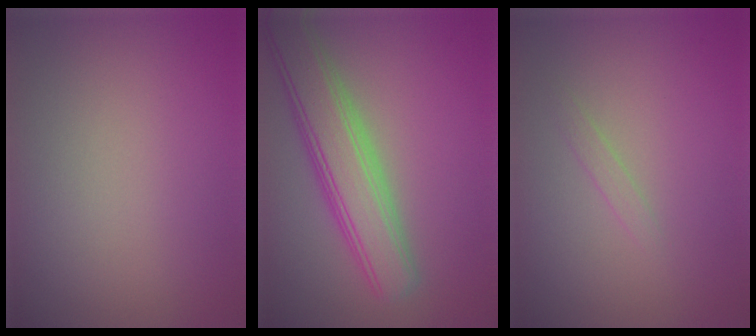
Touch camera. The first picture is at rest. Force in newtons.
{"total": 6.4, "press": 6.4, "slide": 0.3}
{"total": 0.8, "press": 0.8, "slide": 0.0}